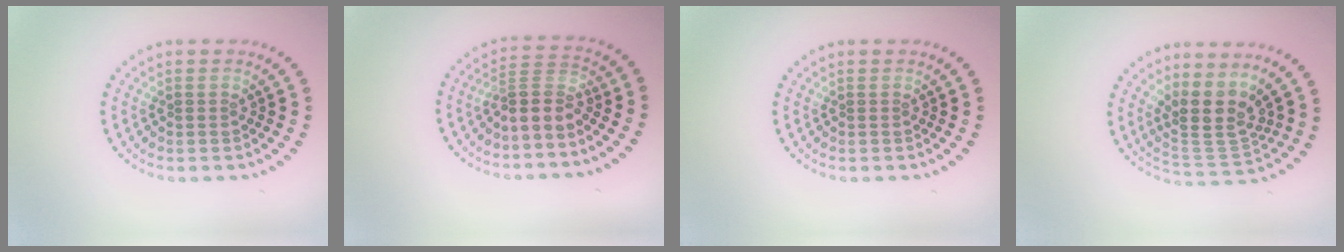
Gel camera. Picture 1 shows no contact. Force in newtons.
{"total": 2.7, "press": 2.0, "slide": 1.7}
{"total": 0.0}
{"total": 4.0, "press": 3.2, "slide": 2.5}